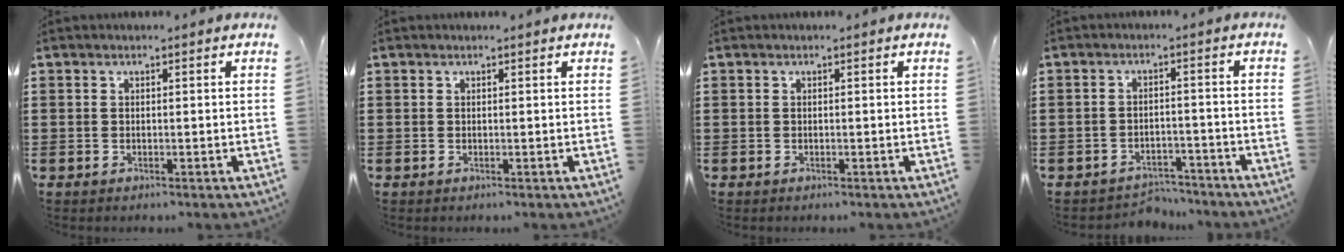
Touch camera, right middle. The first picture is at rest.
{"total": 0.0}
{"total": 0.0}
{"total": 3.3, "force": [-3.2, 0.7, -0.2], "torque": [-0.005, 0.001, -0.070]}